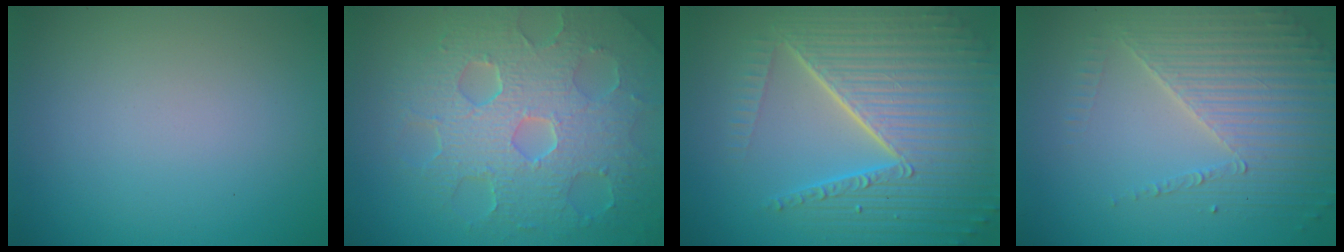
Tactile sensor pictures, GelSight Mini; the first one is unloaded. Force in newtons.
{"total": 8.5, "press": 6.0, "slide": 6.0}
{"total": 10.0, "press": 6.4, "slide": 7.8}
{"total": 5.1, "press": 4.2, "slide": 2.9}